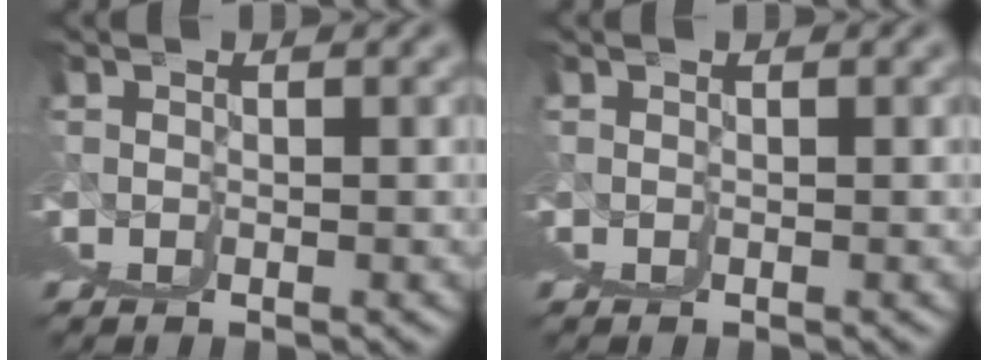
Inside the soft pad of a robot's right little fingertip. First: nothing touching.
{"total": 0.0}